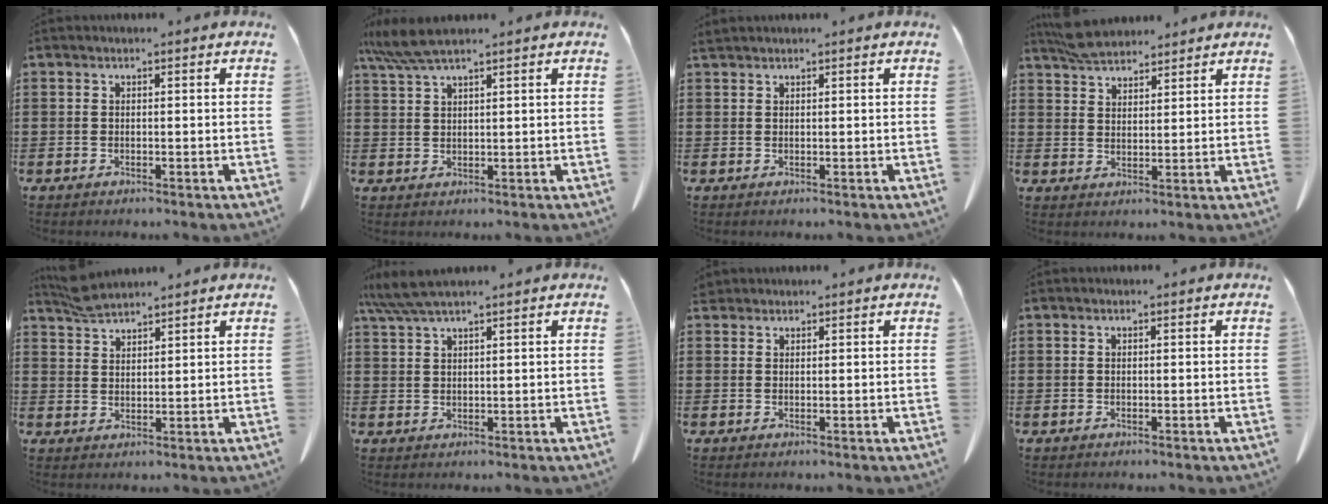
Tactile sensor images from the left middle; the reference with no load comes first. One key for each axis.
{"total": 5.2, "fx": 4.0, "fy": 0.3, "fz": 3.2, "tx": -0.071, "ty": -0.003, "tz": 0.075}
{"total": 0.7, "fx": 0.7, "fy": 0.0, "fz": 0.1, "tx": -0.004, "ty": -0.001, "tz": 0.015}
{"total": 5.0, "fx": 4.5, "fy": 1.6, "fz": 1.2, "tx": -0.038, "ty": -0.006, "tz": 0.088}
{"total": 3.4, "fx": 3.2, "fy": 0.7, "fz": 0.9, "tx": -0.027, "ty": -0.005, "tz": 0.062}
{"total": 4.4, "fx": 3.5, "fy": 0.2, "fz": 2.7, "tx": -0.060, "ty": -0.004, "tz": 0.066}
{"total": 1.1, "fx": 1.0, "fy": 0.5, "fz": 0.1, "tx": -0.007, "ty": 0.001, "tz": 0.021}
{"total": 0.0}